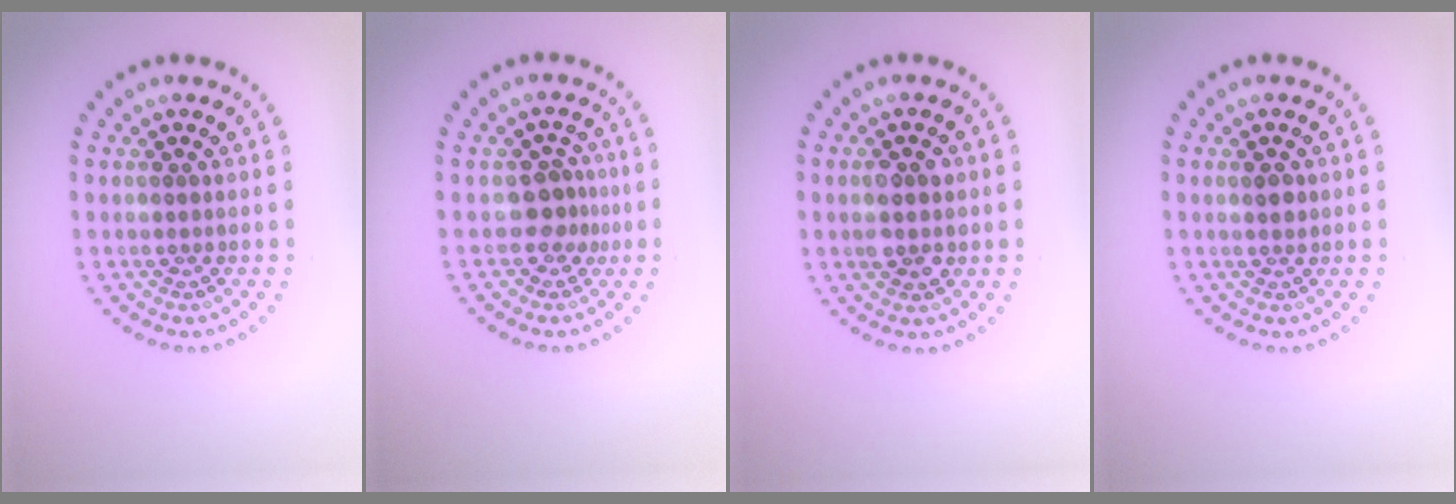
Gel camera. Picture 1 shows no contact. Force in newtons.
{"total": 2.2, "press": 1.5, "slide": 1.6}
{"total": 2.8, "press": 2.8, "slide": 0.2}
{"total": 1.1, "press": 1.0, "slide": 0.3}